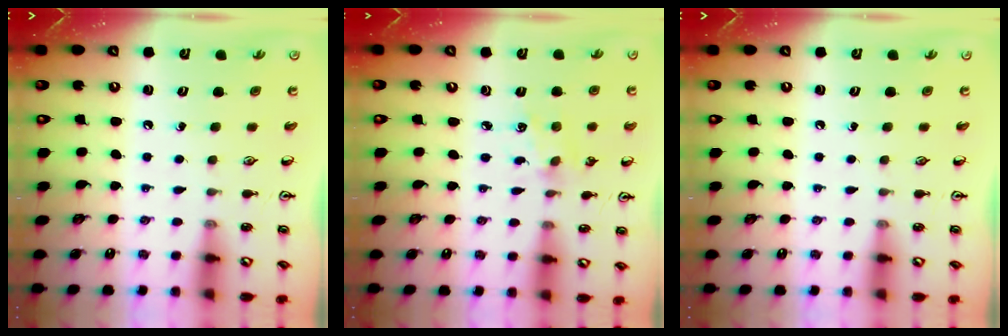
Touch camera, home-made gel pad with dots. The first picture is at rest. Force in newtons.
{"total": 2.4, "press": 2.4, "slide": 0.6}
{"total": 0.0}